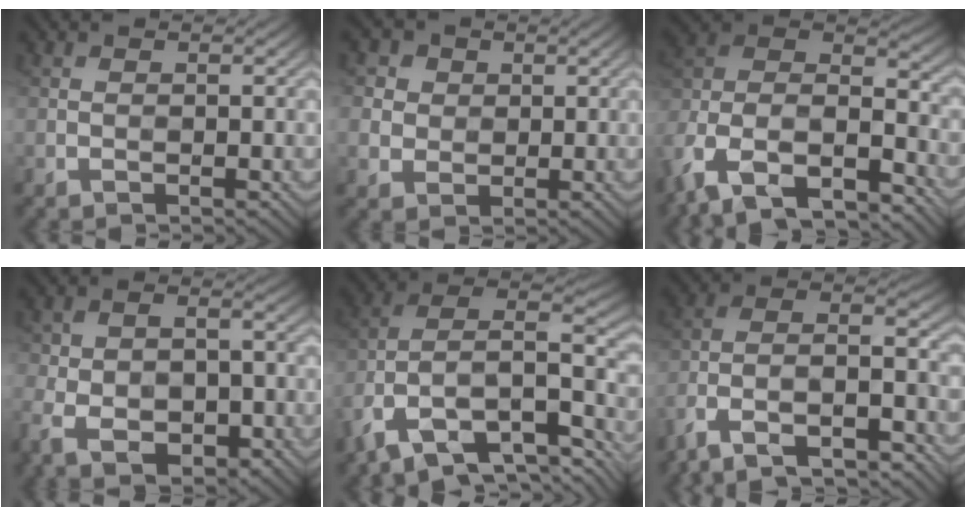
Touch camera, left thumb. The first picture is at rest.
{"total": 4.6, "force": [1.8, 4.0, 1.1], "torque": [-0.052, -0.001, 0.025]}
{"total": 17.5, "force": [-11.5, 8.6, 10.1], "torque": [-0.271, -0.038, -0.188]}
{"total": 11.8, "force": [-5.6, 7.1, 7.5], "torque": [-0.141, -0.031, -0.088]}
{"total": 15.5, "force": [-8.3, 7.9, 10.4], "torque": [-0.235, -0.025, -0.133]}
{"total": 15.3, "force": [-11.0, 5.5, 9.2], "torque": [-0.196, -0.016, -0.182]}